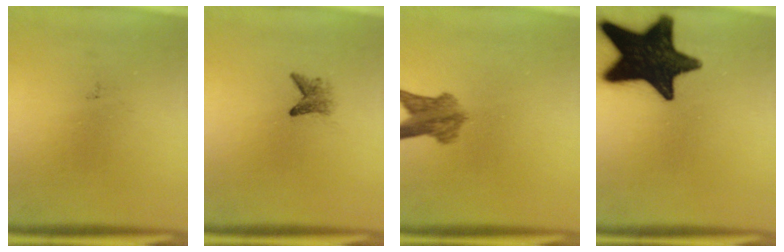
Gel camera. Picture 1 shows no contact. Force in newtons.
{"total": 2.0}
{"total": 4.8}
{"total": 19.0}